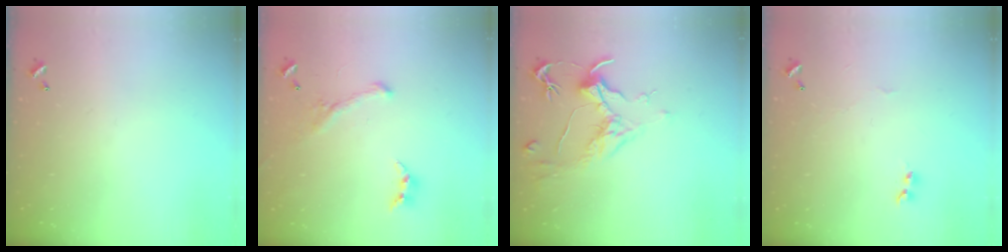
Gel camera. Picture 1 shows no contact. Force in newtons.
{"total": 1.4, "press": 0.6, "slide": 1.2}
{"total": 1.7, "press": 1.5, "slide": 0.9}
{"total": 2.0, "press": 1.9, "slide": 0.6}